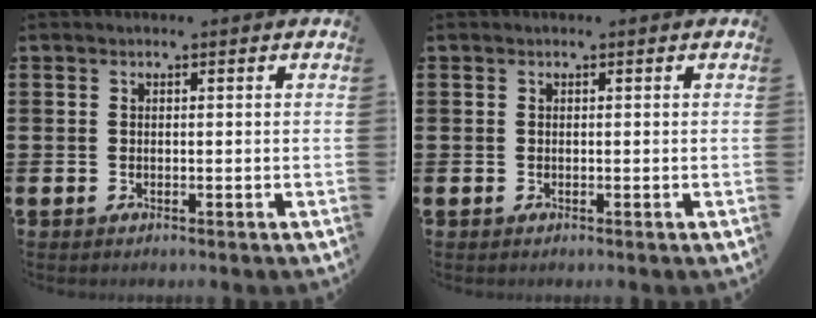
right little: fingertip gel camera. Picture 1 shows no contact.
{"total": 0.0}